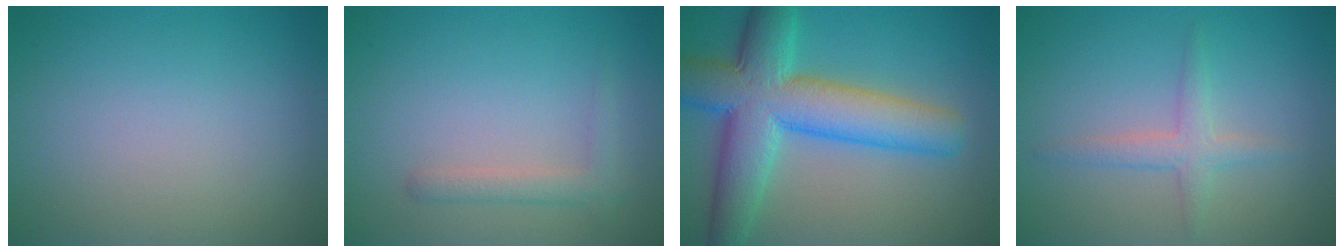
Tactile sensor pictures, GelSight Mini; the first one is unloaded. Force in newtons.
{"total": 1.8, "press": 1.8, "slide": 0.1}
{"total": 10.3, "press": 10.3, "slide": 0.2}
{"total": 2.2, "press": 2.2, "slide": 0.1}